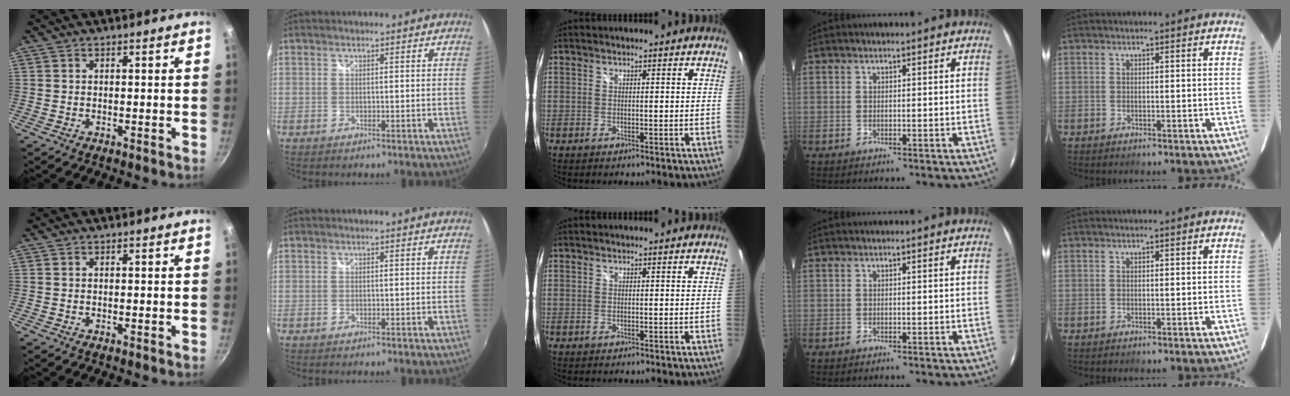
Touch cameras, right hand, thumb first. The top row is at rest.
{}